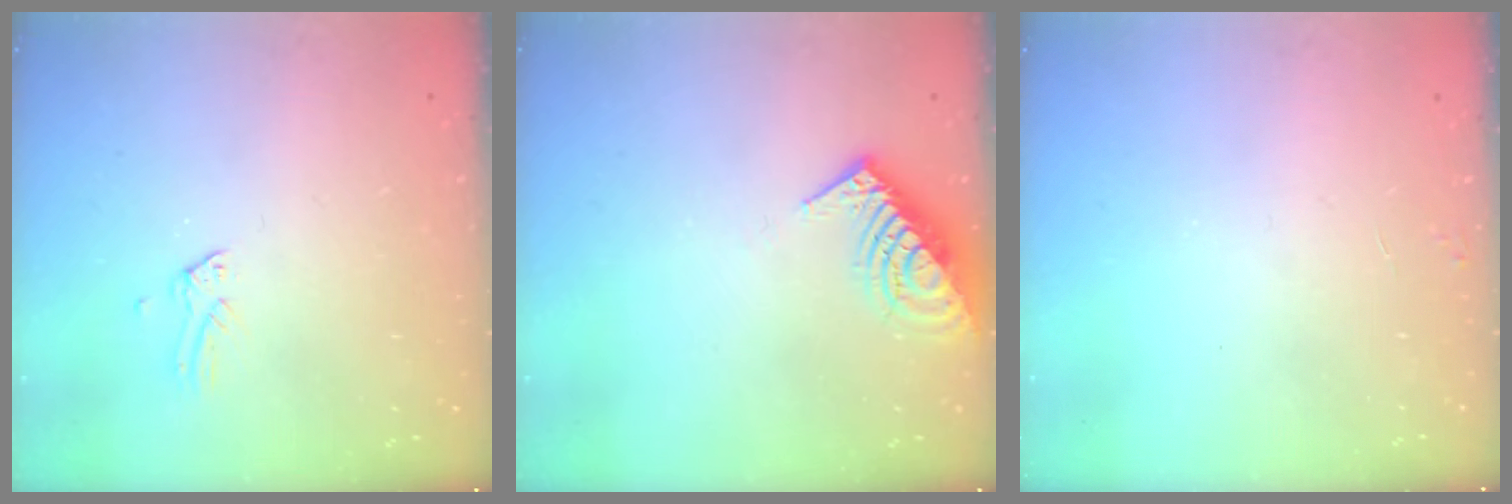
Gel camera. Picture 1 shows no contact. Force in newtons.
{"total": 13.4, "press": 13.3, "slide": 1.8}
{"total": 2.9, "press": 2.9, "slide": 0.4}